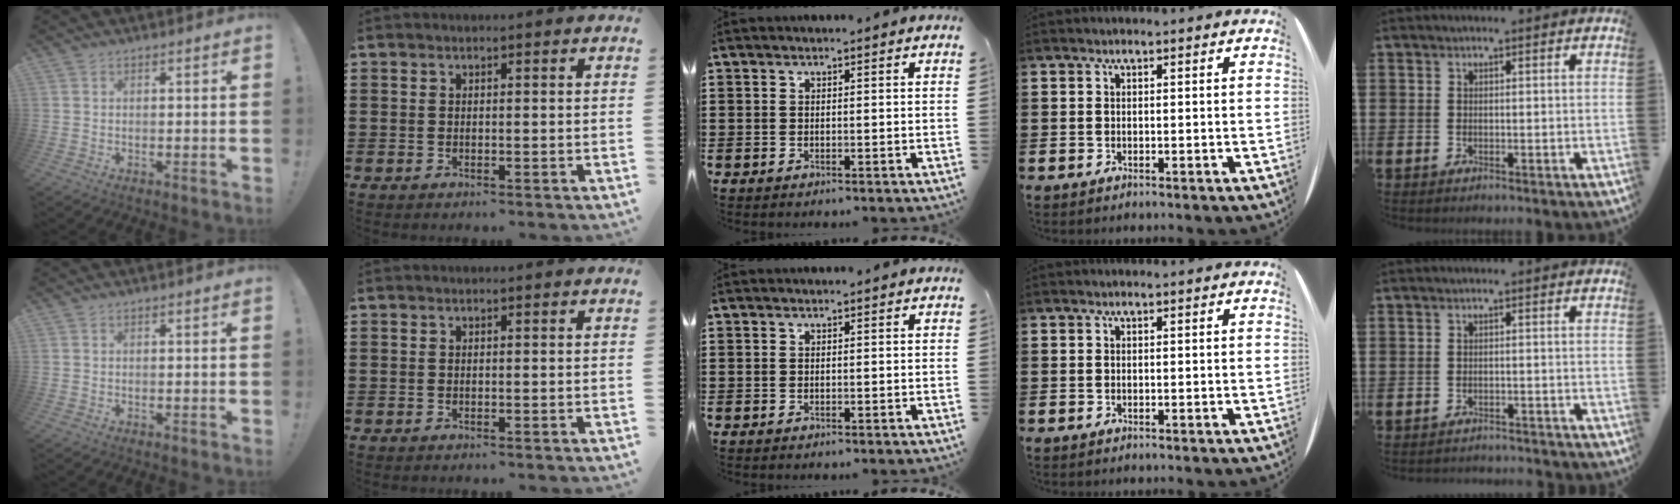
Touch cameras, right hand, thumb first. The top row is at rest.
{"little": {"total": 1.1, "force": [-1.1, 0.0, 0.0], "torque": [-0.003, 0.002, -0.023]}}